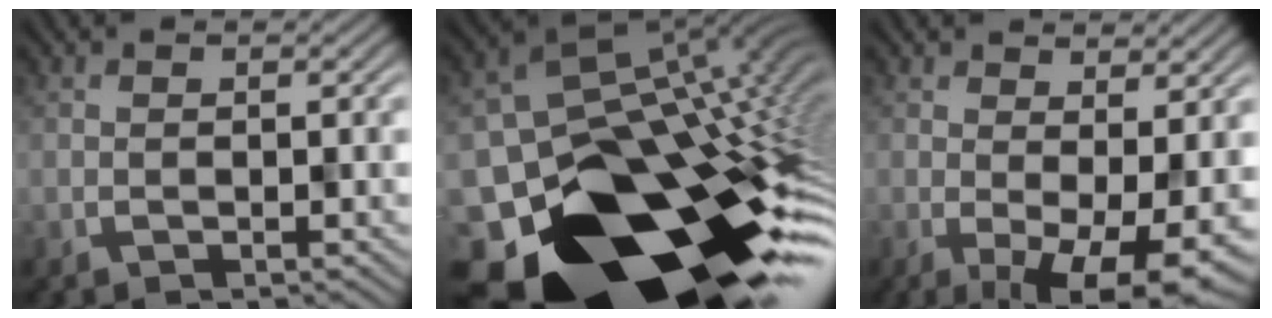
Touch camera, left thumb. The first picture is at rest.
{"total": 17.9, "force": [-8.4, 11.2, 11.1], "torque": [-0.213, -0.047, -0.114]}
{"total": 7.7, "force": [-2.2, 2.3, 7.0], "torque": [-0.109, -0.025, -0.009]}